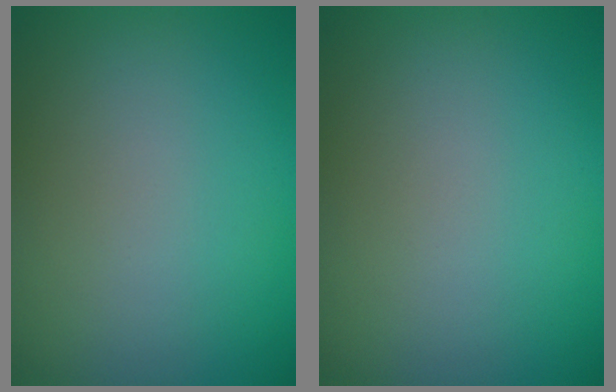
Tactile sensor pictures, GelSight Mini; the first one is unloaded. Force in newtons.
{"total": 0.0}